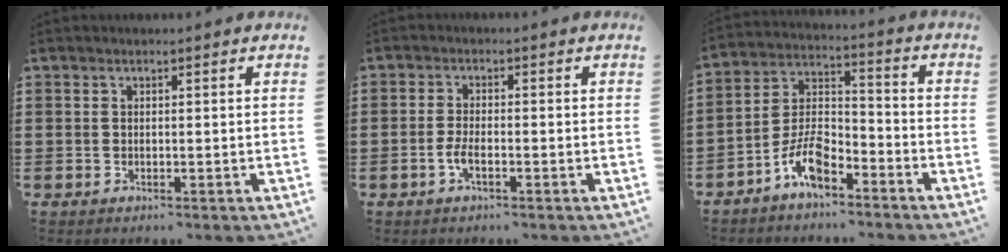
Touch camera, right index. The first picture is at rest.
{"total": 2.7, "force": [-1.1, 0.8, 2.4], "torque": [-0.056, -0.003, -0.025]}
{"total": 7.8, "force": [-5.5, 3.2, 4.6], "torque": [-0.109, 0.007, -0.108]}